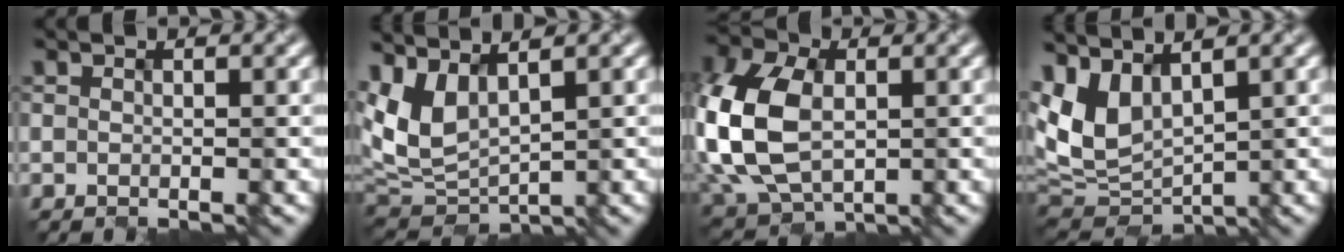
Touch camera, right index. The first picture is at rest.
{"total": 5.4, "force": [1.8, 3.0, 4.2], "torque": [-0.102, -0.002, 0.039]}
{"total": 10.8, "force": [-0.3, 7.5, 7.8], "torque": [-0.209, 0.007, -0.015]}
{"total": 6.8, "force": [2.2, 4.1, 5.1], "torque": [-0.127, 0.000, 0.043]}